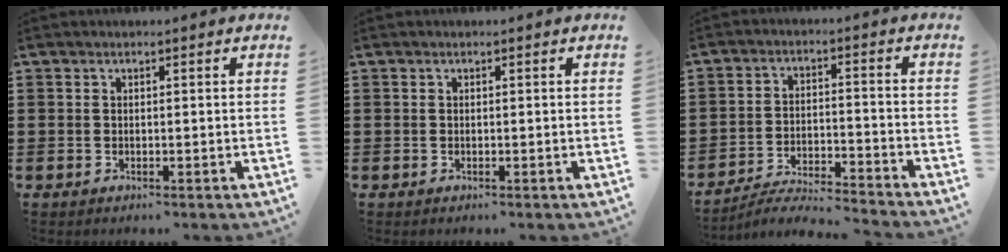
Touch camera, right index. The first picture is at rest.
{"total": 0.0}
{"total": 5.1, "force": [-5.0, -0.1, 1.1], "torque": [-0.029, -0.004, -0.103]}